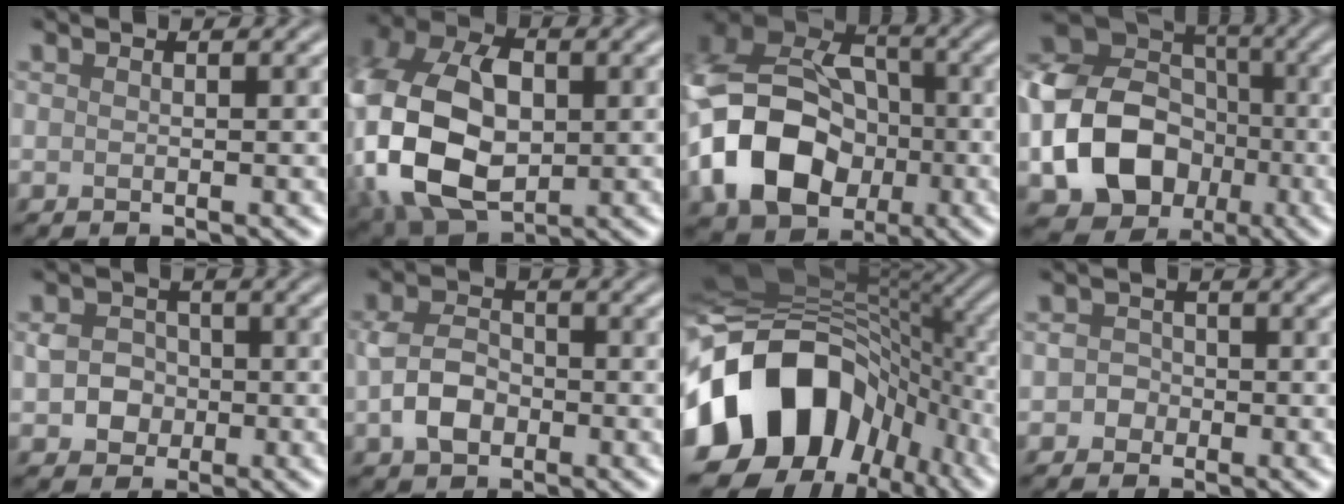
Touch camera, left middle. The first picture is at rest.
{"total": 16.0, "force": [-1.0, 11.2, 11.4], "torque": [-0.233, -0.003, -0.008]}
{"total": 12.7, "force": [-3.1, 9.7, 7.7], "torque": [-0.156, -0.002, -0.067]}
{"total": 14.4, "force": [-3.7, 11.8, 7.5], "torque": [-0.175, -0.019, -0.070]}
{"total": 2.9, "force": [-0.5, 2.6, 1.2], "torque": [-0.016, 0.004, -0.009]}
{"total": 3.9, "force": [-1.1, 2.9, 2.4], "torque": [-0.053, 0.003, -0.023]}
{"total": 15.9, "force": [-4.5, 11.8, 9.7], "torque": [-0.168, -0.017, -0.081]}
{"total": 1.4, "force": [-0.5, 1.3, 0.3], "torque": [0.014, 0.004, -0.015]}